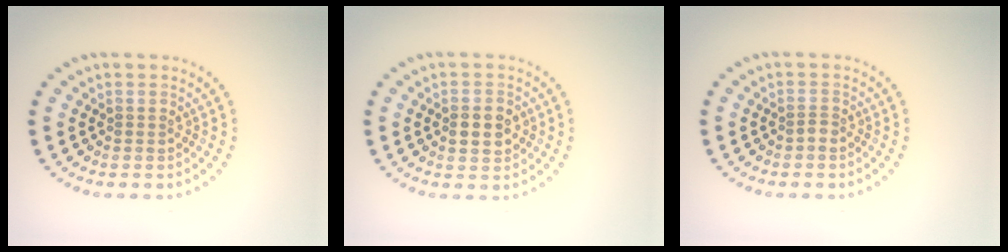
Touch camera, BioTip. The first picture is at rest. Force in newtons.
{"total": 2.6, "press": 2.6, "slide": 0.1}
{"total": 0.8, "press": 0.6, "slide": 0.5}